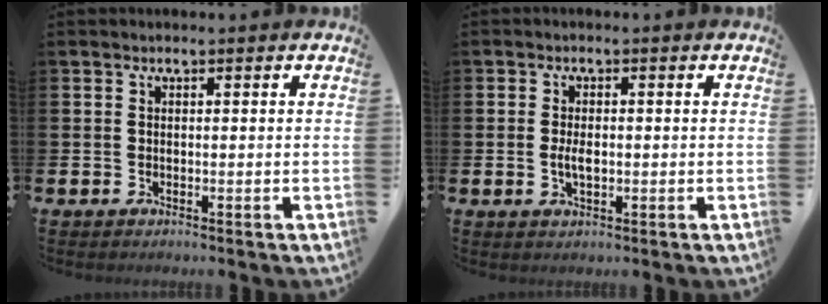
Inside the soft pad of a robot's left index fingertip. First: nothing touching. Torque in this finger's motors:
{"motor_torque": [0.58, 0.04, 0.03, 0.03]}